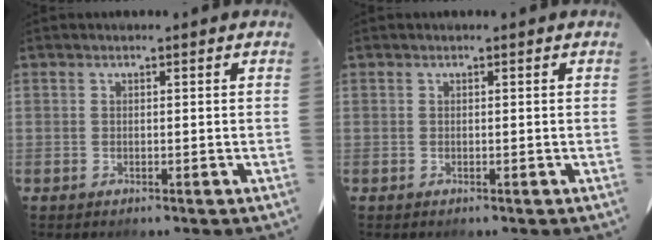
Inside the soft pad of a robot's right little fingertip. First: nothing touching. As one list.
[{"total": 0.0}]